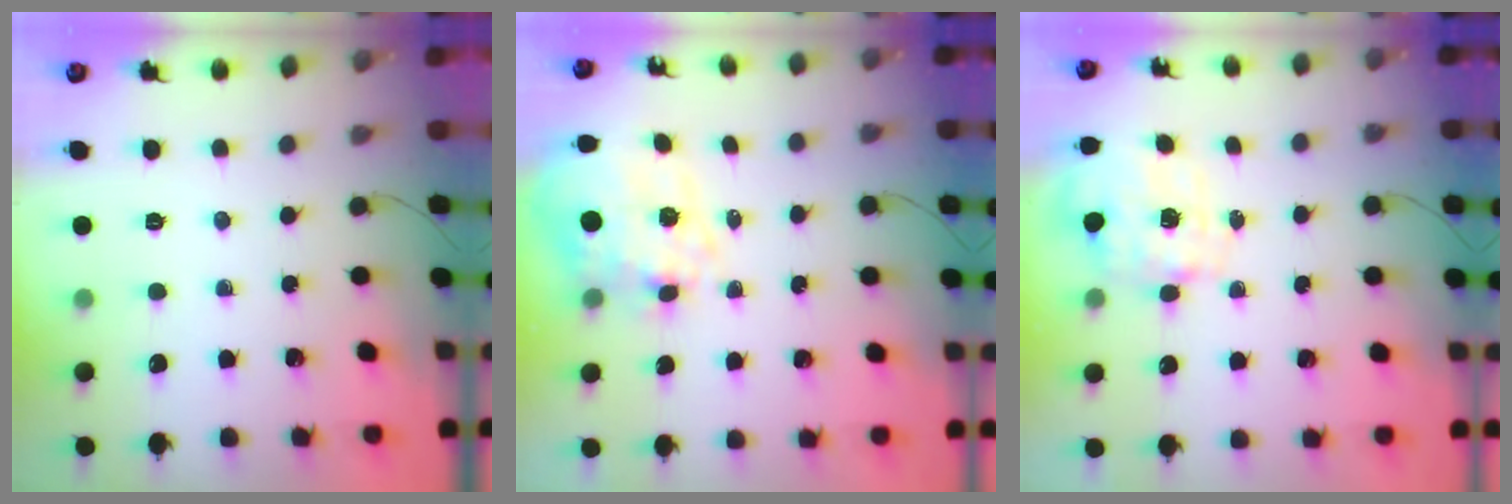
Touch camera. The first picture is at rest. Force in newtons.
{"total": 12.3, "press": 12.0, "slide": 2.7}
{"total": 2.9, "press": 2.7, "slide": 0.9}